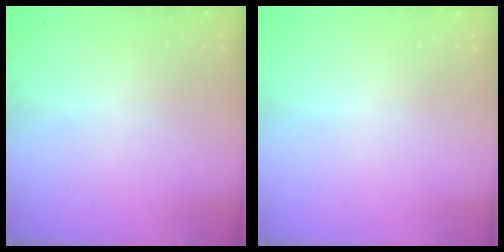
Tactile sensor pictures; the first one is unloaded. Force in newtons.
{"total": 0.0}